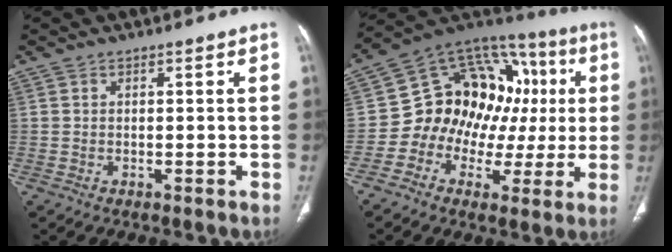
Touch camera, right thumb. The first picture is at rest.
{"total": 19.5, "force": [0.3, 15.6, 11.6], "torque": [-0.095, 0.062, 0.006]}